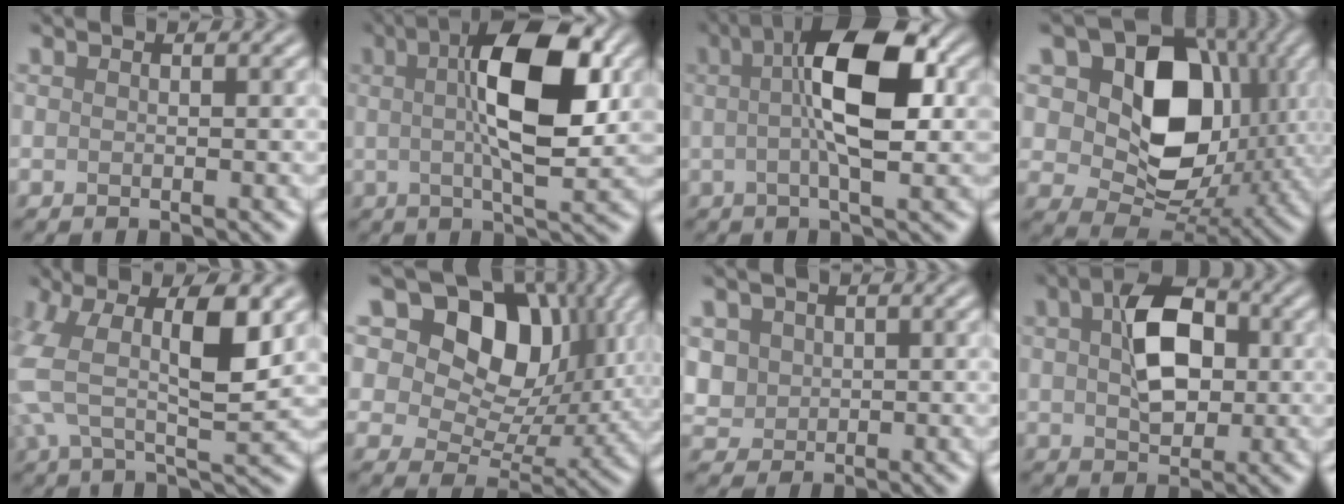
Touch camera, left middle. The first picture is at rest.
{"total": 8.7, "force": [1.9, 2.3, 8.2], "torque": [-0.129, 0.018, 0.035]}
{"total": 7.1, "force": [1.3, 1.7, 6.8], "torque": [-0.116, 0.018, 0.023]}
{"total": 11.4, "force": [2.6, 8.5, 7.2], "torque": [-0.122, -0.008, 0.054]}
{"total": 9.0, "force": [2.2, 3.5, 8.0], "torque": [-0.186, 0.011, 0.043]}
{"total": 11.8, "force": [6.0, 7.5, 6.9], "torque": [-0.111, 0.017, 0.096]}
{"total": 2.6, "force": [1.1, 2.4, 0.3], "torque": [-0.047, 0.011, 0.041]}
{"total": 5.4, "force": [1.1, 3.3, 4.1], "torque": [-0.082, 0.015, 0.024]}